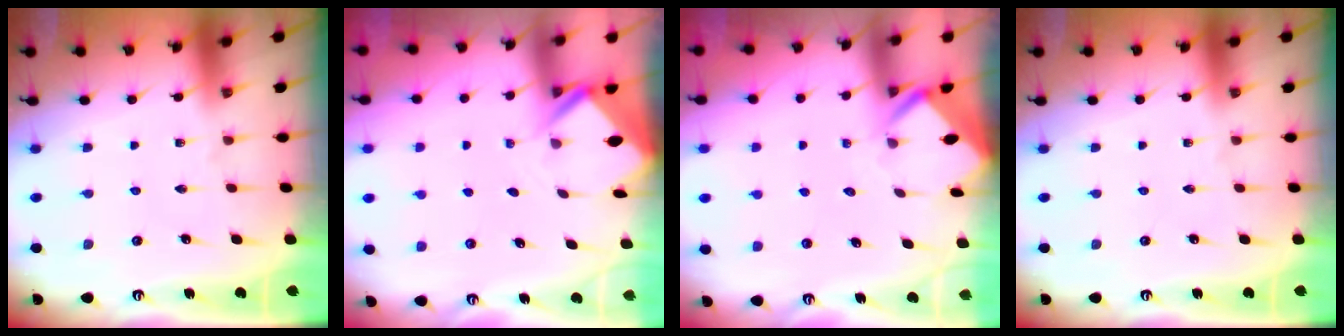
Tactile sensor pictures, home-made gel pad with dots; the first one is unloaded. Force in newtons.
{"total": 2.4, "press": 2.4, "slide": 0.1}
{"total": 2.3, "press": 2.3, "slide": 0.2}
{"total": 0.0}